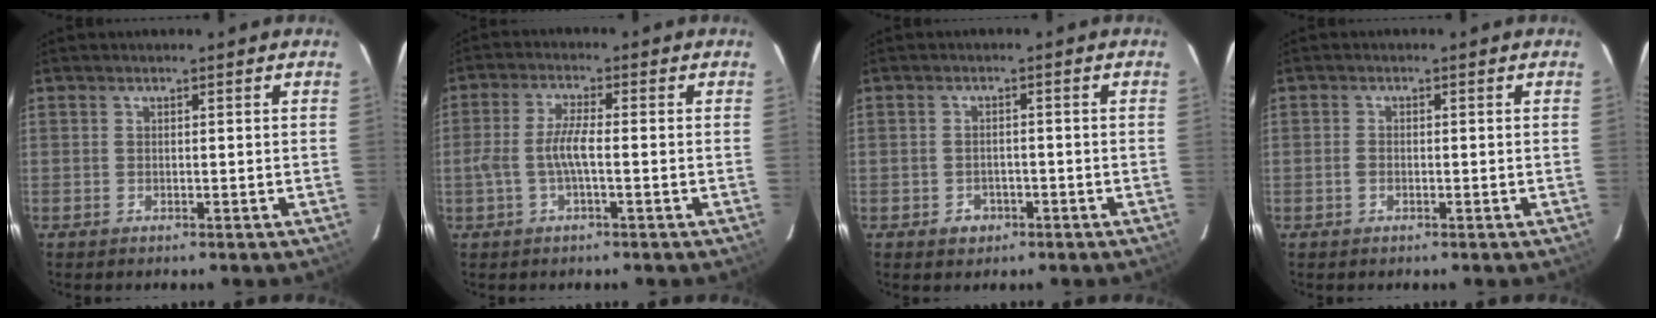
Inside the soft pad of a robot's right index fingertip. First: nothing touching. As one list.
[{"total": 5.2, "force": [-1.2, 0.7, 5.0], "torque": [-0.107, 0.004, -0.021]}, {"total": 3.0, "force": [-1.6, 2.4, 0.8], "torque": [-0.022, 0.005, -0.019]}, {"total": 1.2, "force": [-0.5, 0.9, 0.7], "torque": [-0.016, 0.000, -0.010]}]